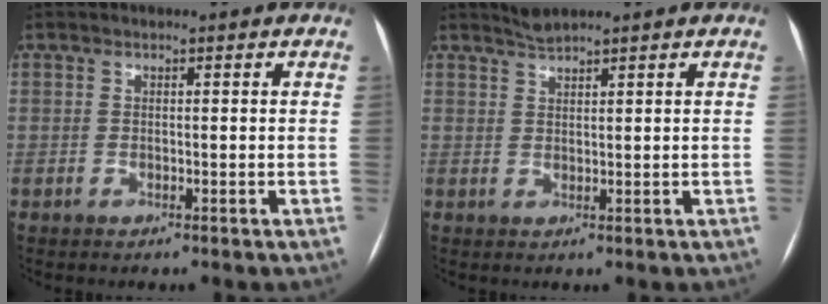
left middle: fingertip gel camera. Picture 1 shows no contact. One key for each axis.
{"total": 1.7, "fx": 1.7, "fy": -0.4, "fz": 0.2, "tx": -0.005, "ty": 0.005, "tz": 0.037}